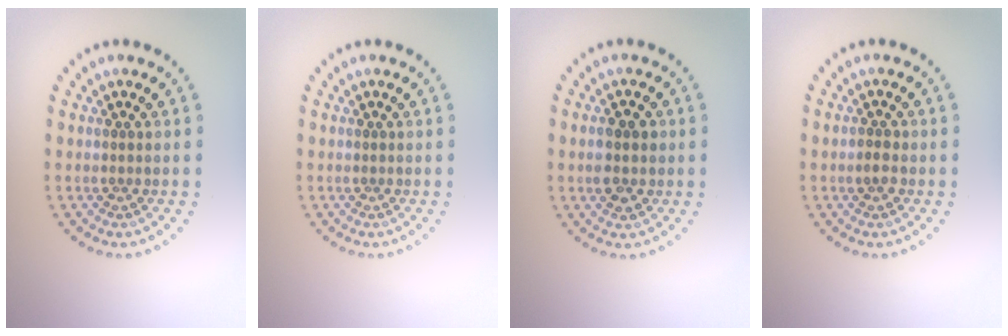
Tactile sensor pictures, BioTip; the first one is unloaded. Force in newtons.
{"total": 0.0}
{"total": 2.8, "press": 2.8, "slide": 0.0}
{"total": 1.2, "press": 1.2, "slide": 0.2}